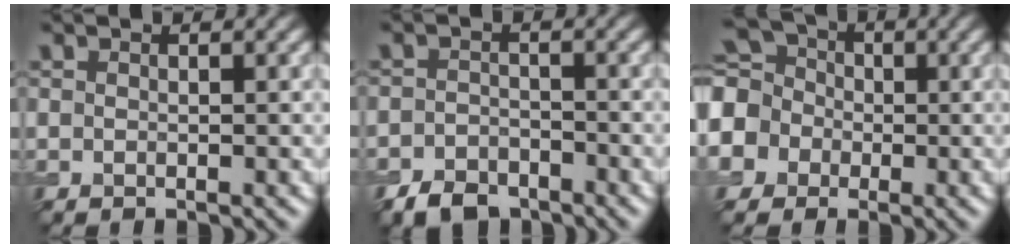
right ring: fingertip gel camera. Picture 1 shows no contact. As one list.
[{"total": 3.1, "force": [-2.3, 1.8, 0.9], "torque": [-0.012, 0.001, -0.051]}, {"total": 8.5, "force": [-1.0, 7.8, 3.3], "torque": [-0.097, 0.017, -0.057]}]